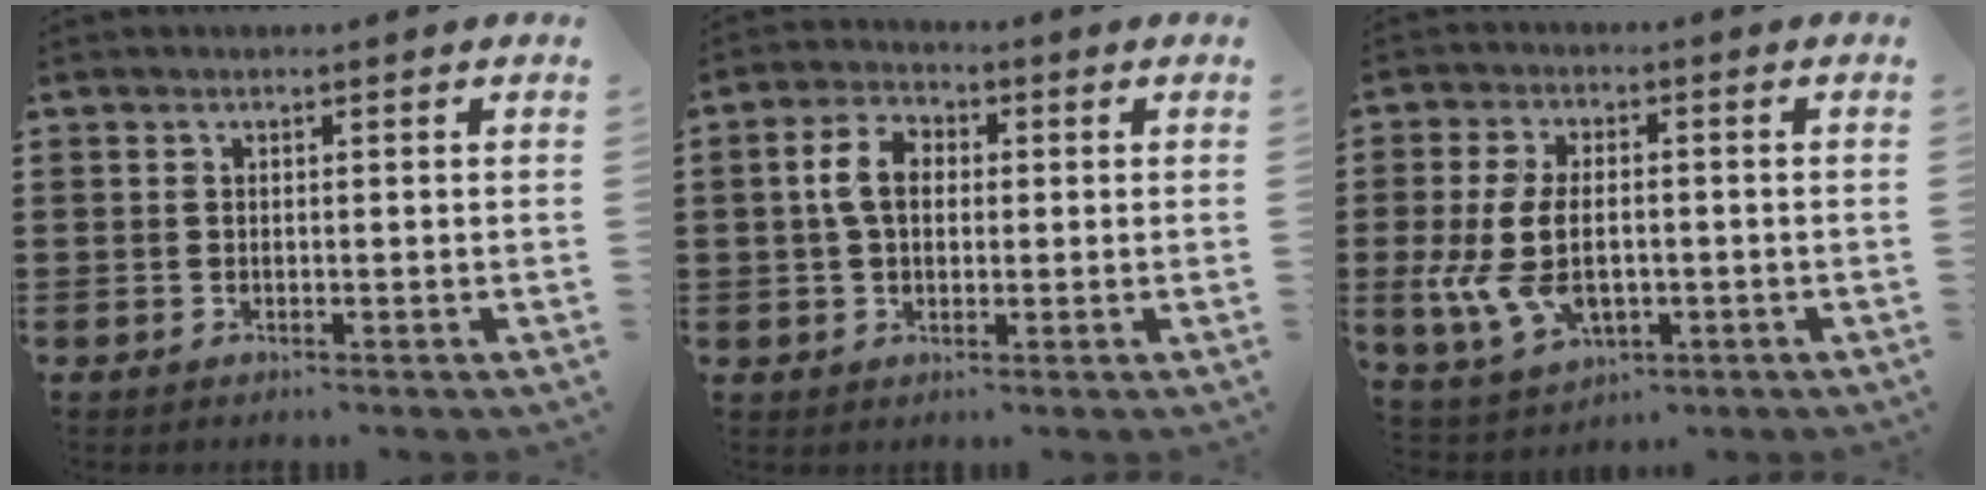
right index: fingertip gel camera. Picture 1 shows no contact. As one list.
[{"total": 5.8, "force": [0.6, 3.7, 4.4], "torque": [-0.107, 0.013, 0.003]}, {"total": 9.4, "force": [-1.3, 5.4, 7.6], "torque": [-0.182, -0.001, -0.027]}]